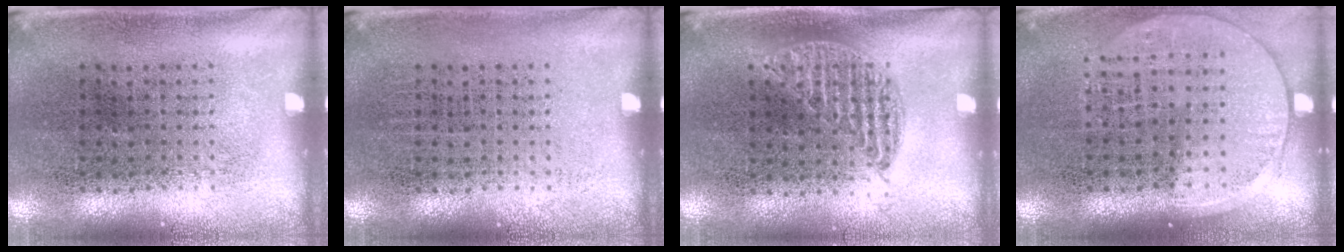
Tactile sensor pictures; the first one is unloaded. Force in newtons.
{"total": 0.0}
{"total": 0.8, "press": 0.8, "slide": 0.4}
{"total": 1.4, "press": 1.3, "slide": 0.6}